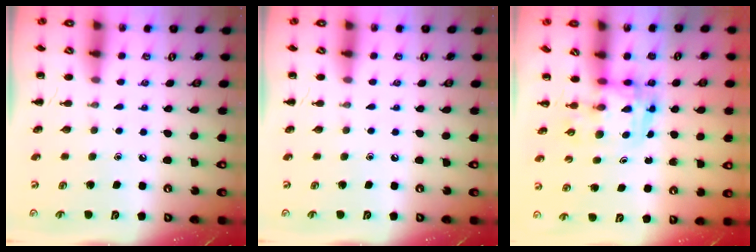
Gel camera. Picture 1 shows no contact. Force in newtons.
{"total": 0.0}
{"total": 3.7, "press": 3.7, "slide": 0.7}